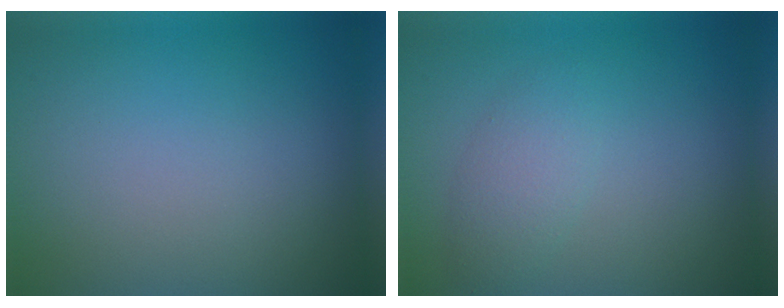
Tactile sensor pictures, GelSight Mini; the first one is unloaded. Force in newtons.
{"total": 2.3, "press": 2.3, "slide": 0.1}